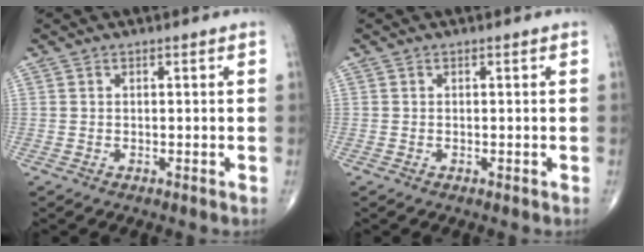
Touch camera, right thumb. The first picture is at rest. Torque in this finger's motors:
{"motor_torque": [-0.18, -0.08, 0.13, 0.11, 0.01]}